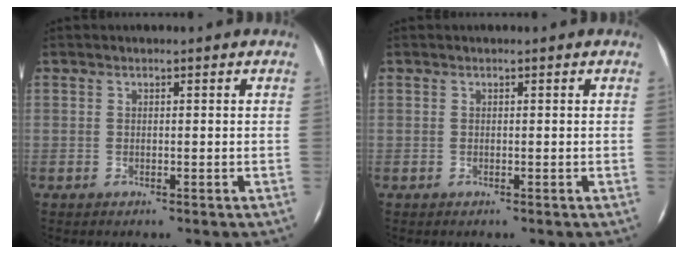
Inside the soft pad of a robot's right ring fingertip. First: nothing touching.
{"total": 0.0}